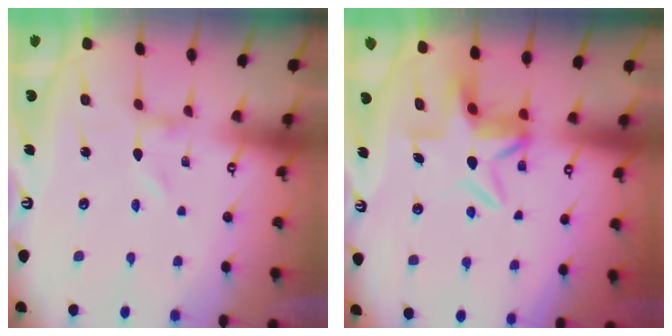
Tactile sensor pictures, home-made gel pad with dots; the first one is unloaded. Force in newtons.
{"total": 7.3, "press": 7.0, "slide": 2.1}